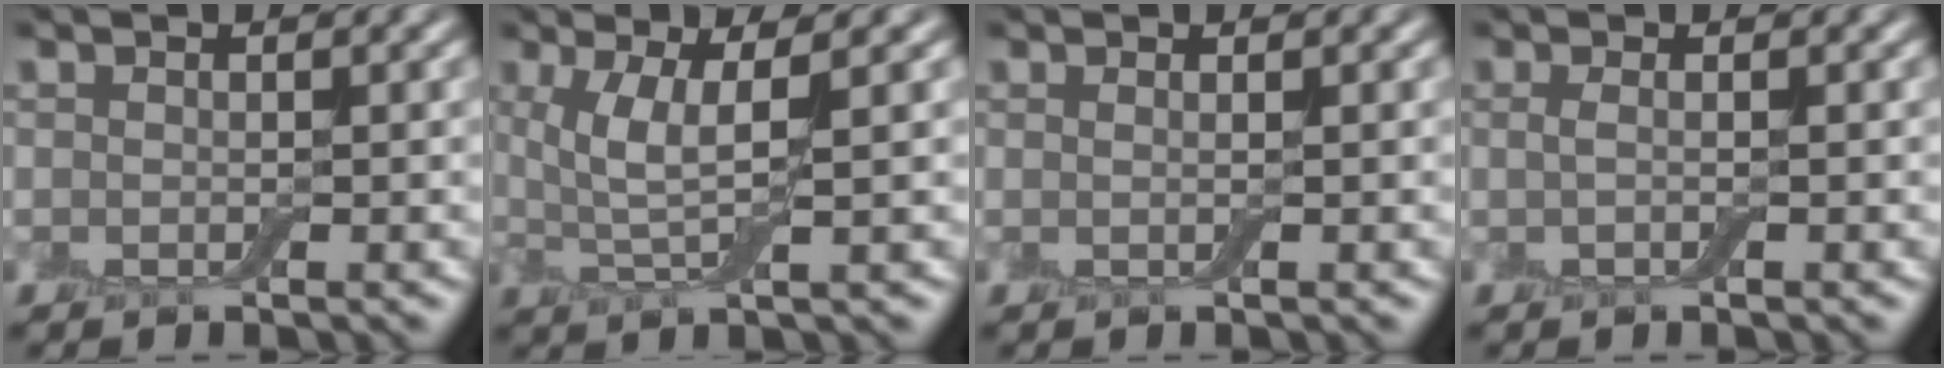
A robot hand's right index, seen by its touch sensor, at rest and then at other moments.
{"total": 4.5, "force": [1.3, 0.9, 4.3], "torque": [-0.095, -0.003, 0.026]}
{"total": 1.0, "force": [0.3, 0.4, 0.9], "torque": [-0.011, -0.005, -0.006]}
{"total": 1.1, "force": [0.1, 0.4, 1.1], "torque": [-0.021, -0.005, -0.007]}